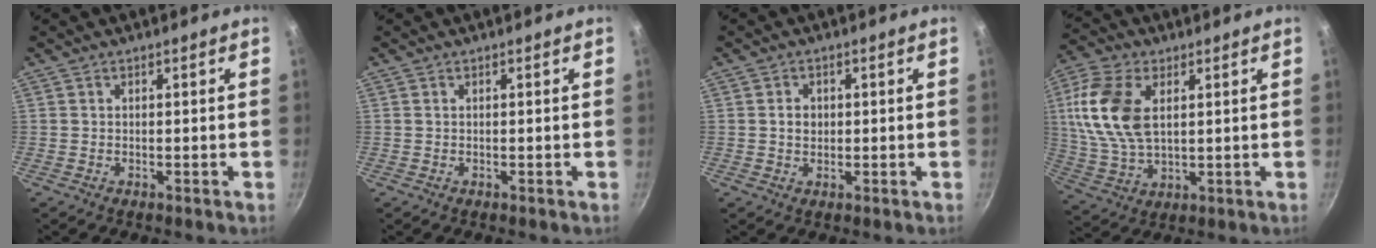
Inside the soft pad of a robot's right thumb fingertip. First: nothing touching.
{"total": 0.0}
{"total": 2.7, "force": [0.3, 2.2, 1.6], "torque": [-0.015, 0.002, 0.003]}
{"total": 14.9, "force": [3.6, 8.7, 11.6], "torque": [-0.226, -0.006, 0.072]}